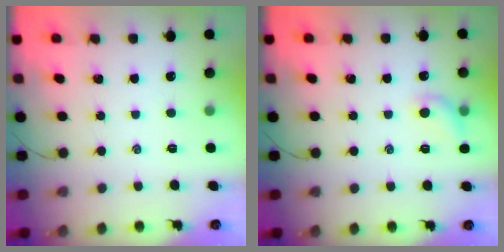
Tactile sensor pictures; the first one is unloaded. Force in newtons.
{"total": 7.5, "press": 7.3, "slide": 1.8}